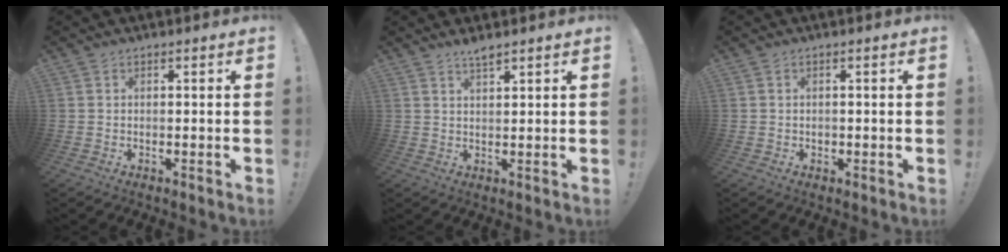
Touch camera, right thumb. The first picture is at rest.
{"total": 2.9, "force": [2.5, 0.2, 1.5], "torque": [-0.024, -0.016, 0.042]}
{"total": 0.8, "force": [-0.1, 0.7, 0.2], "torque": [-0.011, 0.005, -0.001]}